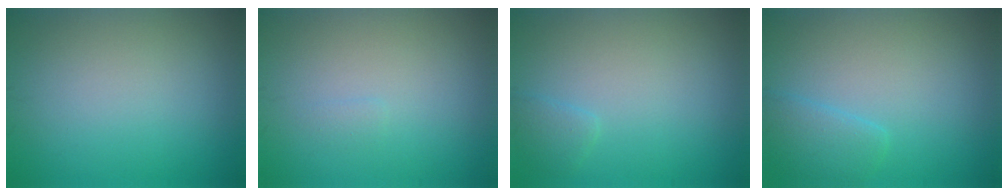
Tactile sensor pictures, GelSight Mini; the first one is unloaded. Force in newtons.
{"total": 0.5, "press": 0.5, "slide": 0.1}
{"total": 1.2, "press": 1.2, "slide": 0.1}
{"total": 2.3, "press": 2.3, "slide": 0.2}